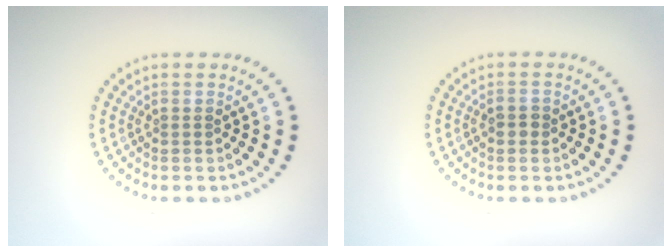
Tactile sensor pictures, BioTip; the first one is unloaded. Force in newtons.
{"total": 1.2, "press": 1.1, "slide": 0.2}